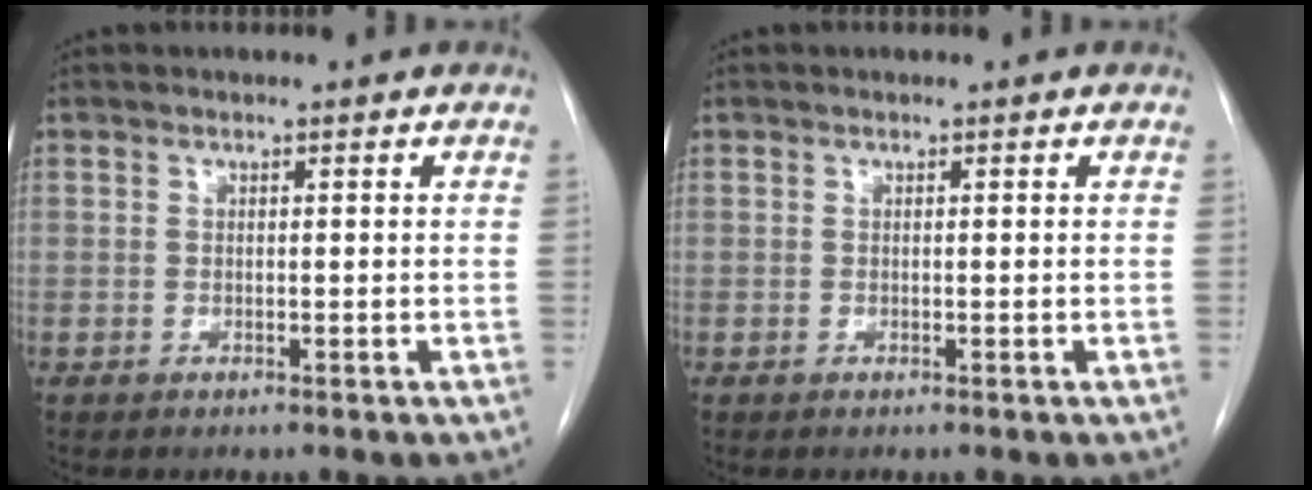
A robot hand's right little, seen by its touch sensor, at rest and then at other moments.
{"total": 0.0}